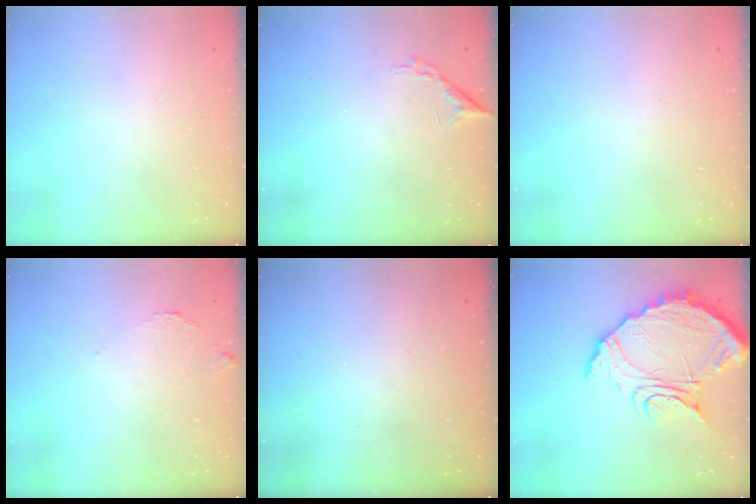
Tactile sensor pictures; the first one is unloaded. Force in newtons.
{"total": 6.8, "press": 6.8, "slide": 0.4}
{"total": 2.8, "press": 2.8, "slide": 0.1}
{"total": 5.9, "press": 5.9, "slide": 0.4}
{"total": 3.0, "press": 2.9, "slide": 0.8}
{"total": 17.6, "press": 17.5, "slide": 1.3}